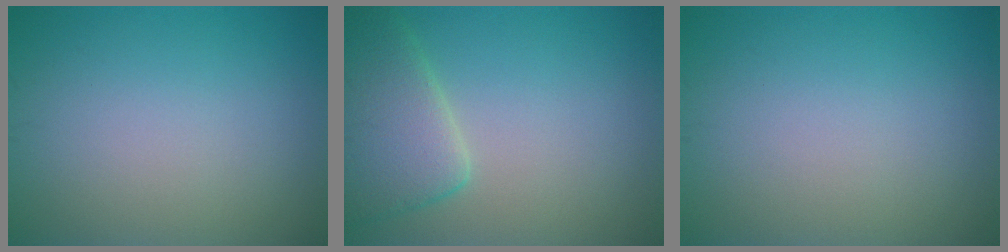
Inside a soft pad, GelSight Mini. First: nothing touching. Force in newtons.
{"total": 5.3, "press": 5.3, "slide": 0.4}
{"total": 0.0}